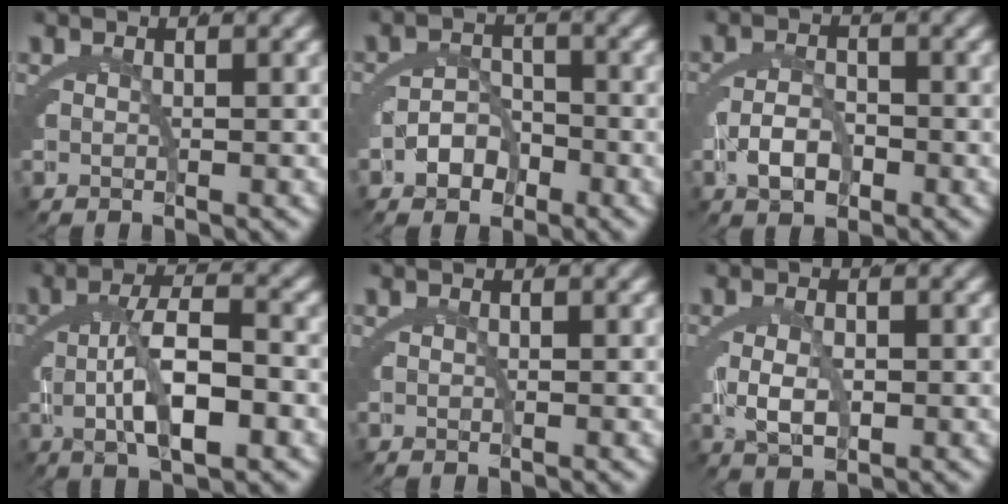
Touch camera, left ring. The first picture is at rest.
{"total": 3.1, "force": [-1.7, 2.1, 1.4], "torque": [-0.015, -0.003, -0.034]}
{"total": 2.9, "force": [-1.2, 1.5, 2.2], "torque": [-0.031, -0.007, -0.015]}
{"total": 5.8, "force": [-0.7, 1.7, 5.5], "torque": [-0.084, 0.004, -0.009]}
{"total": 0.0}
{"total": 3.3, "force": [-0.2, 1.7, 2.9], "torque": [-0.058, -0.010, 0.005]}